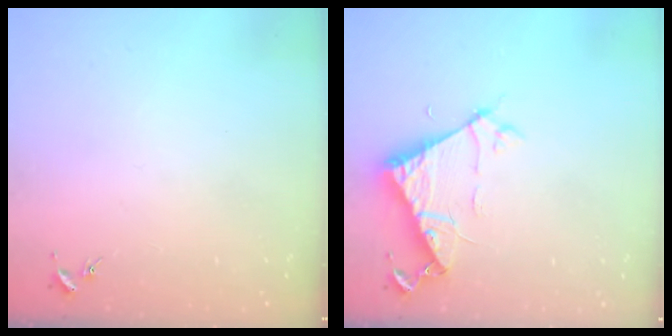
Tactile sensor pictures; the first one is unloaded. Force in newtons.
{"total": 6.5, "press": 6.5, "slide": 0.5}